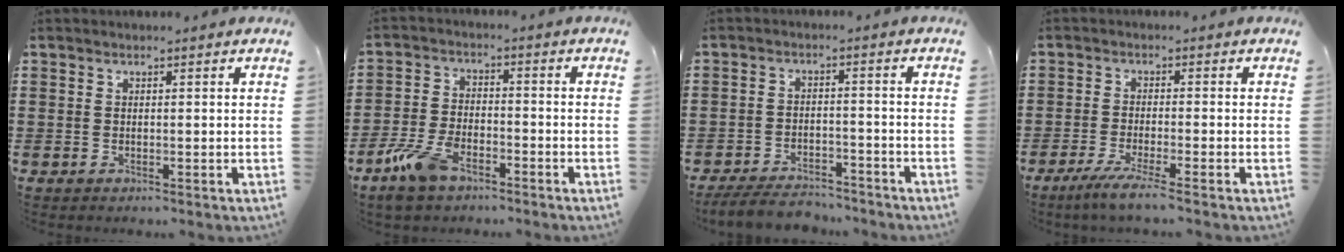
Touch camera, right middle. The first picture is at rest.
{"total": 7.4, "force": [-4.8, 3.2, 4.7], "torque": [-0.113, 0.001, -0.093]}
{"total": 5.2, "force": [-5.0, 1.0, 1.1], "torque": [-0.023, 0.004, -0.098]}
{"total": 3.9, "force": [-3.0, -0.4, 2.5], "torque": [-0.056, -0.018, -0.057]}